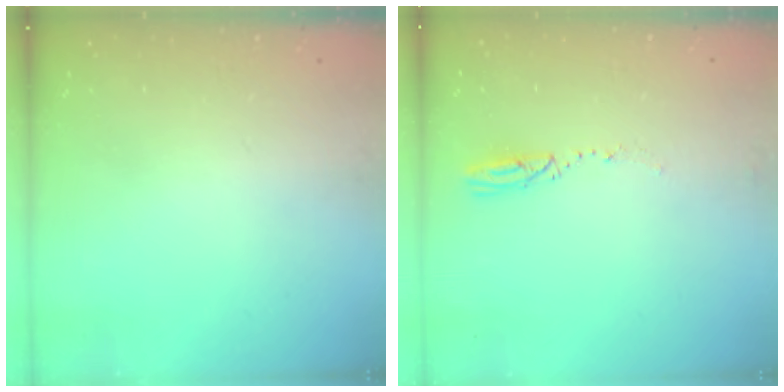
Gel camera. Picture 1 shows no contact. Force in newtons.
{"total": 3.2, "press": 3.2, "slide": 0.4}